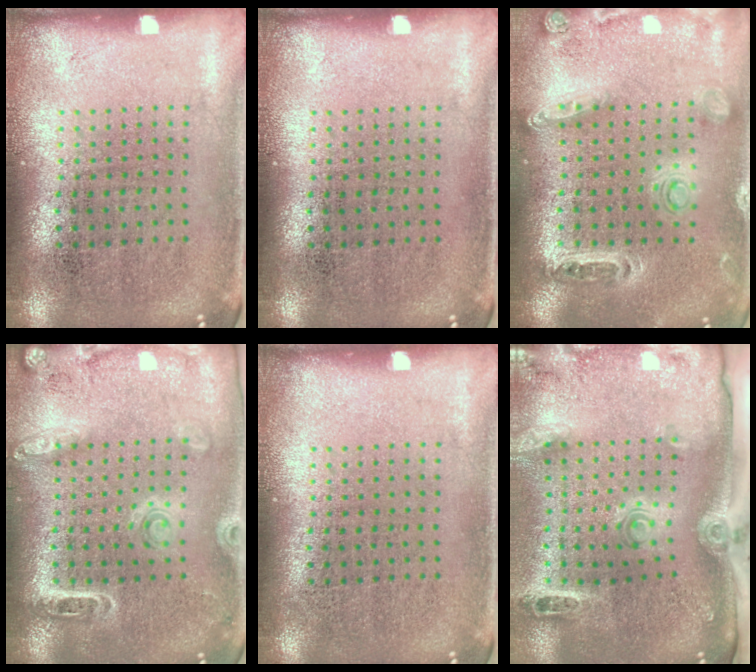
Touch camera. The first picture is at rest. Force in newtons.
{"total": 0.0}
{"total": 1.3, "press": 1.3, "slide": 0.2}
{"total": 1.8, "press": 1.7, "slide": 0.4}
{"total": 0.0}
{"total": 3.0, "press": 2.2, "slide": 2.1}